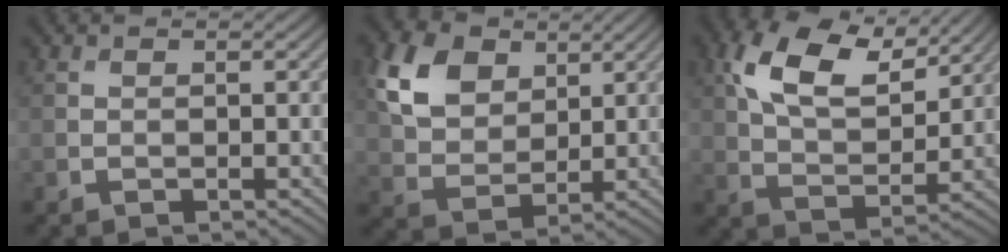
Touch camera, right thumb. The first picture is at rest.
{"total": 8.6, "force": [3.8, 5.9, 4.9], "torque": [-0.130, 0.005, 0.066]}
{"total": 11.7, "force": [5.7, 5.9, 8.3], "torque": [-0.179, 0.011, 0.111]}